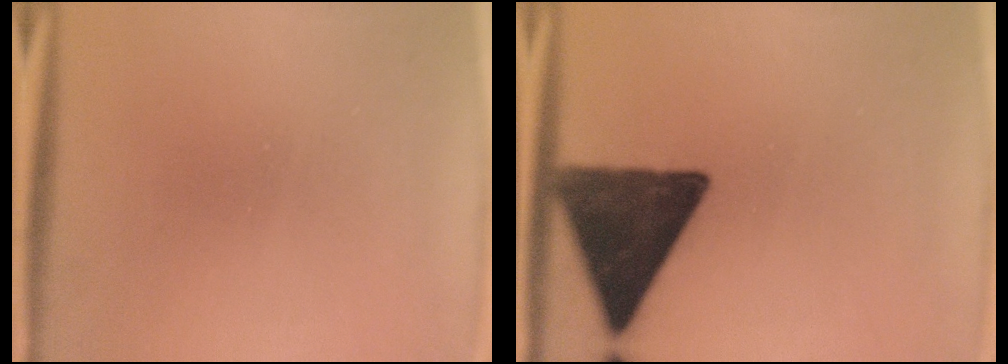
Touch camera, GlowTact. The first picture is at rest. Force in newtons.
{"total": 13.6}